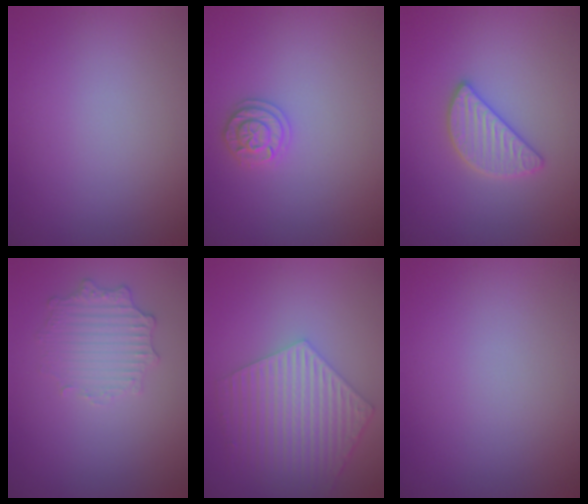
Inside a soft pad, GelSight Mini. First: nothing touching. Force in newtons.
{"total": 1.9, "press": 1.9, "slide": 0.2}
{"total": 2.6, "press": 2.6, "slide": 0.2}
{"total": 2.5, "press": 2.3, "slide": 1.0}
{"total": 6.4, "press": 4.9, "slide": 4.1}
{"total": 0.0}